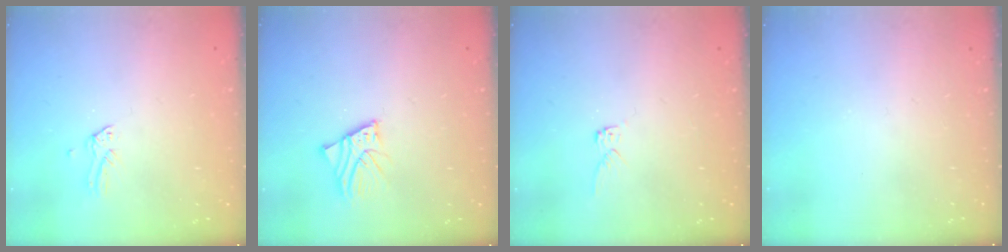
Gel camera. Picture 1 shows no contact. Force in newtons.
{"total": 3.9, "press": 3.9, "slide": 0.5}
{"total": 2.6, "press": 2.6, "slide": 0.1}
{"total": 0.0}